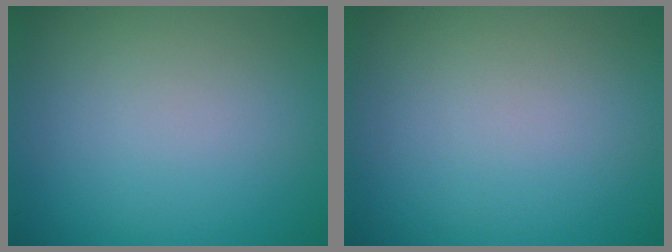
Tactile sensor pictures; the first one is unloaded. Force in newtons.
{"total": 0.0}